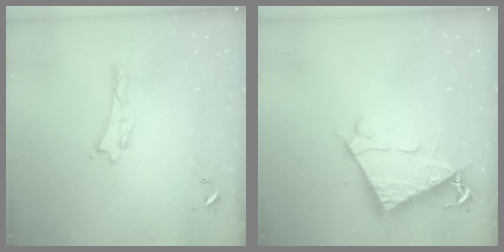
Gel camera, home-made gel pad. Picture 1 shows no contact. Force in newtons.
{"total": 7.2, "press": 7.2, "slide": 0.9}